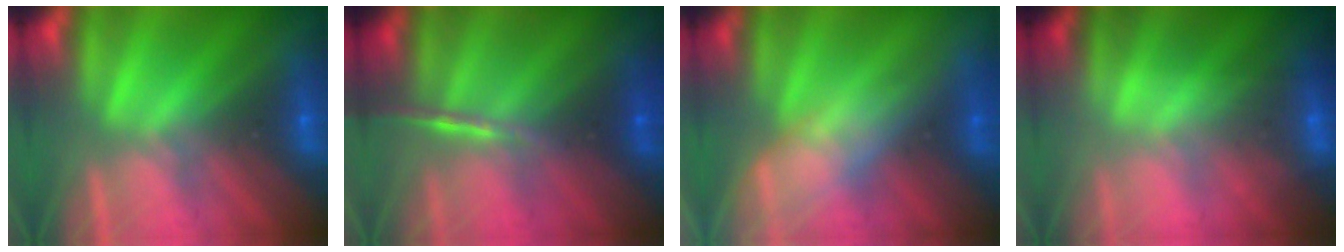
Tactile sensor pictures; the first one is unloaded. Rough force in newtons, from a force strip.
{"total": 1.5}
{"total": 2.9}
{"total": 1.6}